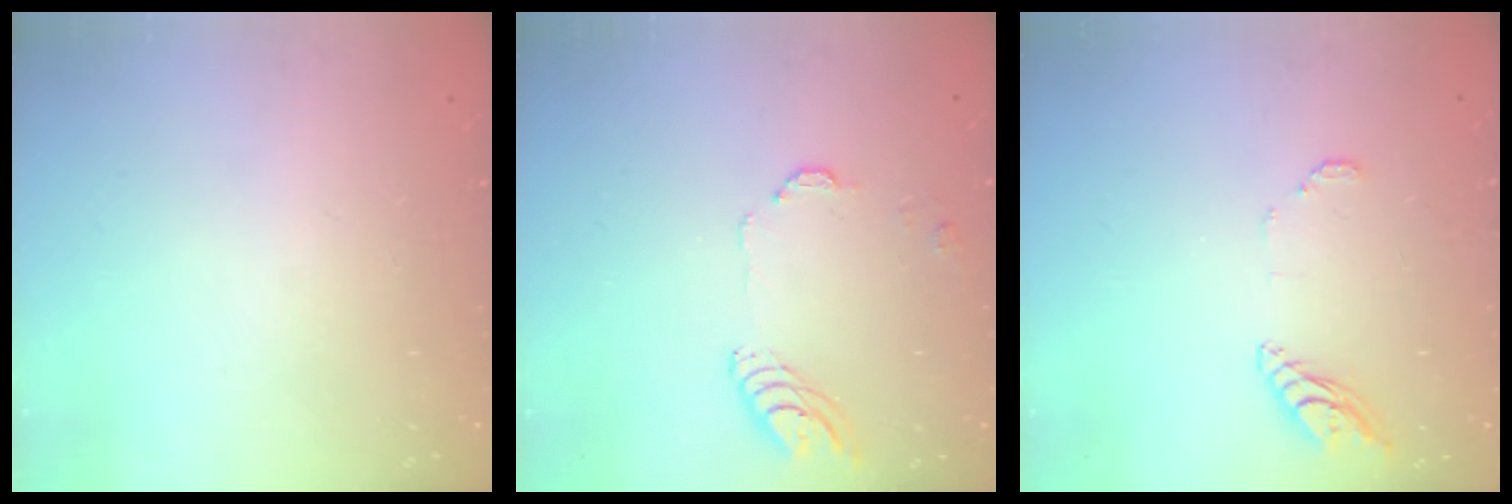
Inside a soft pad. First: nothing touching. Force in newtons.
{"total": 9.2, "press": 9.1, "slide": 1.2}
{"total": 7.9, "press": 7.8, "slide": 0.5}